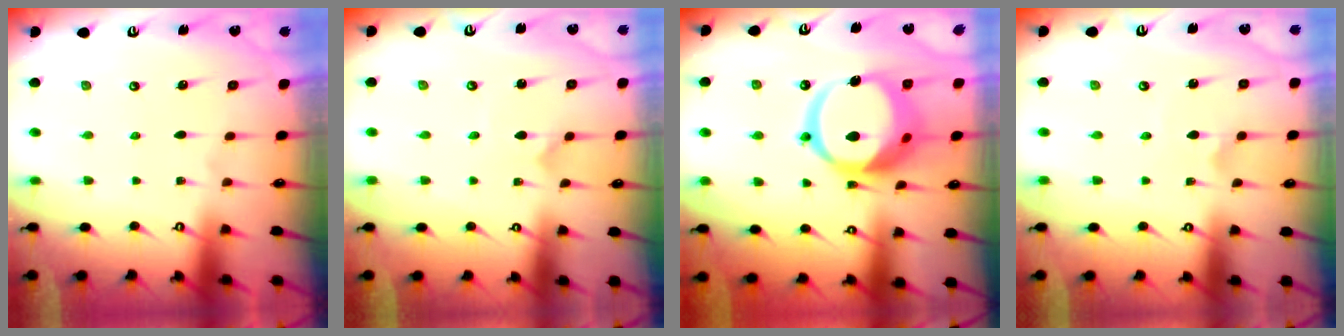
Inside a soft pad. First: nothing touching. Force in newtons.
{"total": 0.0}
{"total": 17.3, "press": 17.1, "slide": 2.3}
{"total": 2.3, "press": 2.3, "slide": 0.1}